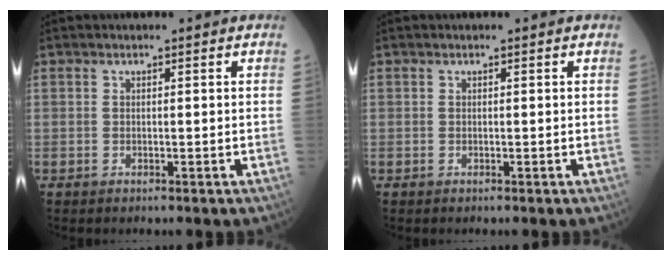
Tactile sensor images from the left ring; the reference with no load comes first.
{"total": 0.0}